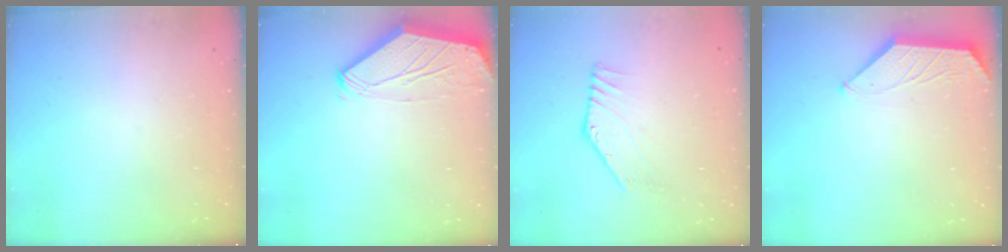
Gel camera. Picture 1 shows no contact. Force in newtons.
{"total": 0.0}
{"total": 2.8, "press": 2.8, "slide": 0.1}
{"total": 1.5, "press": 1.4, "slide": 0.4}